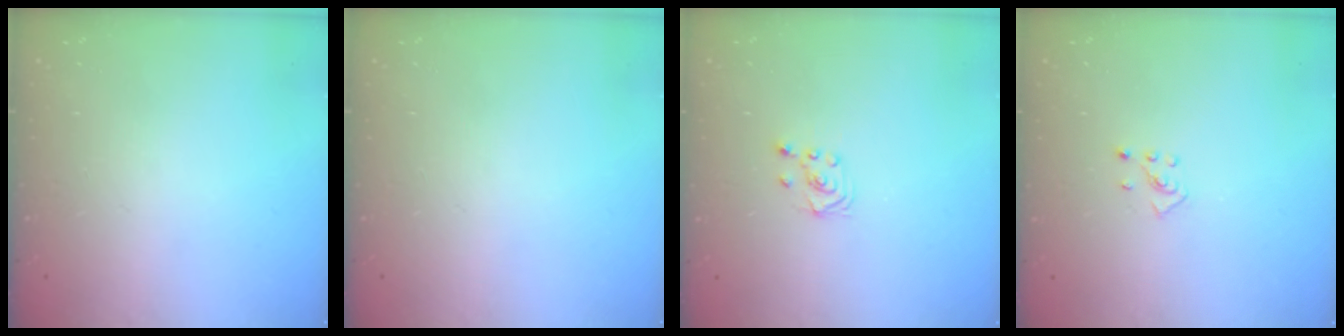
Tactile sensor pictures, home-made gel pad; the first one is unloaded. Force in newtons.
{"total": 0.0}
{"total": 2.3, "press": 2.2, "slide": 0.6}
{"total": 2.7, "press": 2.6, "slide": 0.9}